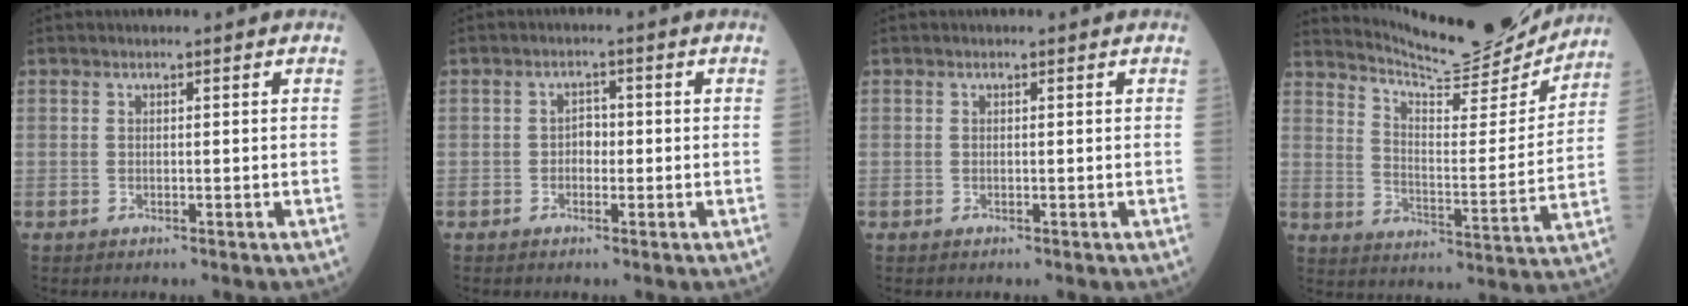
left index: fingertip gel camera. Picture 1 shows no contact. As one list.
[{"total": 1.9, "force": [-0.4, 1.3, 1.3], "torque": [-0.014, 0.007, -0.009]}, {"total": 0.0}, {"total": 16.2, "force": [15.8, 0.7, 3.2], "torque": [-0.062, -0.044, 0.227]}]